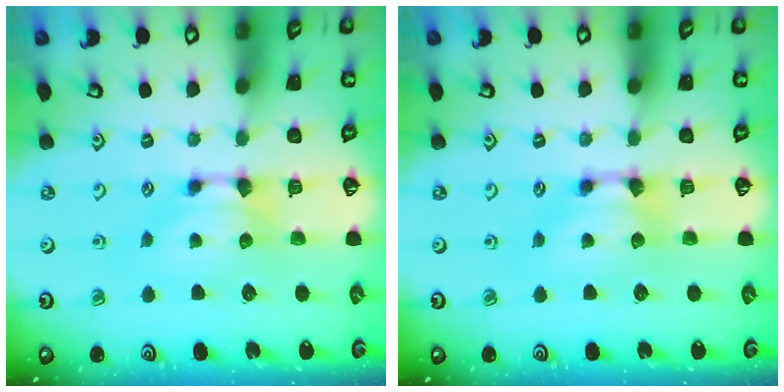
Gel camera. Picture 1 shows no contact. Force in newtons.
{"total": 0.6, "press": 0.0, "slide": 0.6}